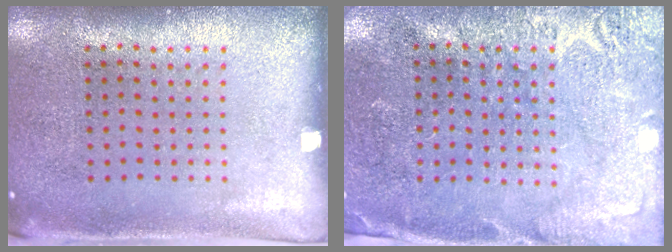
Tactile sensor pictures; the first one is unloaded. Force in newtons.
{"total": 2.8, "press": 2.7, "slide": 0.5}